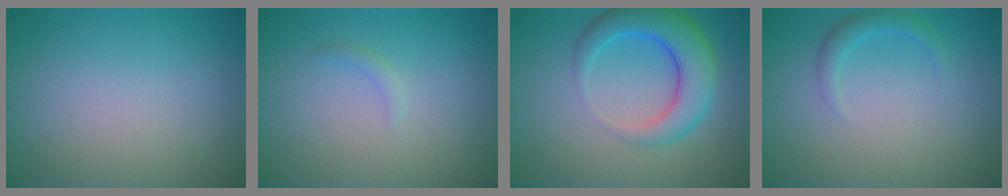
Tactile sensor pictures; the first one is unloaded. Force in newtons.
{"total": 0.8, "press": 0.8, "slide": 0.1}
{"total": 6.6, "press": 6.5, "slide": 0.4}
{"total": 1.7, "press": 1.7, "slide": 0.2}